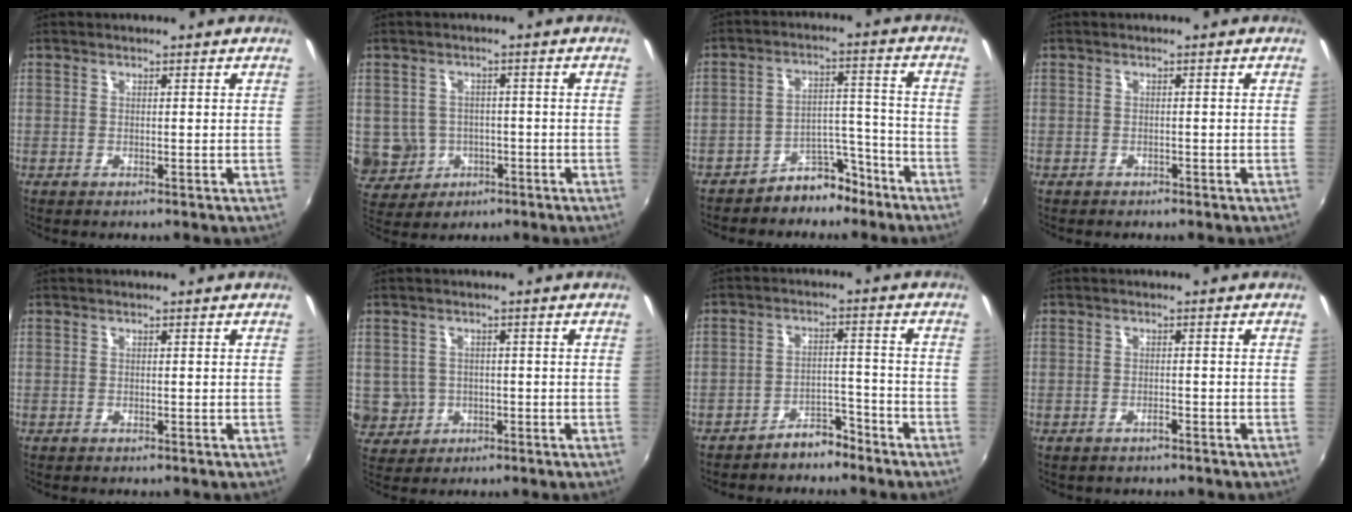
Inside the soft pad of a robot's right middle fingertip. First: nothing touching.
{"total": 8.0, "force": [-1.6, 7.5, 2.4], "torque": [-0.076, 0.008, -0.004]}
{"total": 7.9, "force": [-6.4, 4.0, 2.2], "torque": [-0.029, 0.043, -0.089]}
{"total": 0.8, "force": [-0.7, 0.4, 0.0], "torque": [-0.005, 0.003, -0.009]}
{"total": 0.0}
{"total": 6.4, "force": [-0.8, 6.1, 1.6], "torque": [-0.049, 0.004, 0.003]}
{"total": 5.2, "force": [-4.6, 1.9, 1.5], "torque": [-0.035, 0.019, -0.065]}
{"total": 1.2, "force": [-1.0, 0.5, 0.5], "torque": [-0.010, 0.002, -0.013]}